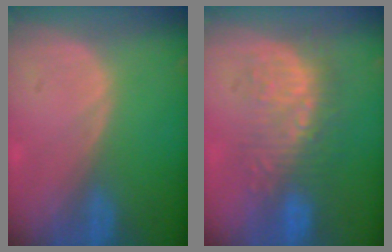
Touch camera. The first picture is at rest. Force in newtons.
{"total": 8.8, "press": 8.6, "slide": 2.0}